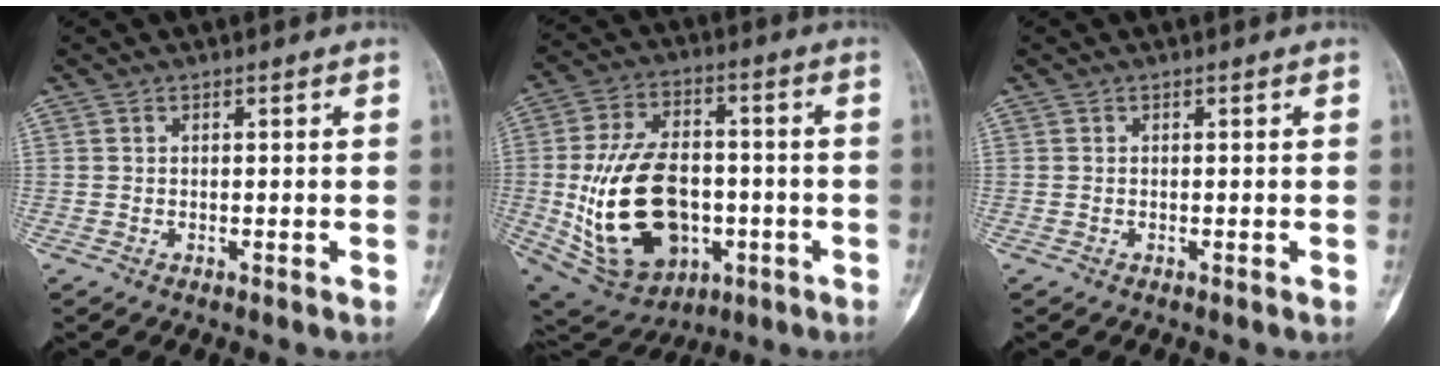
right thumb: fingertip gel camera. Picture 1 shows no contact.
{"total": 22.3, "force": [-3.5, 14.7, 16.4], "torque": [-0.288, 0.015, -0.032]}
{"total": 0.0}